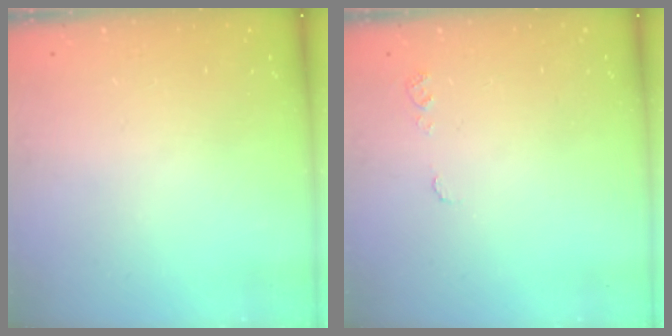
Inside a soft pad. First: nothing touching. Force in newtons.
{"total": 5.3, "press": 5.2, "slide": 0.5}